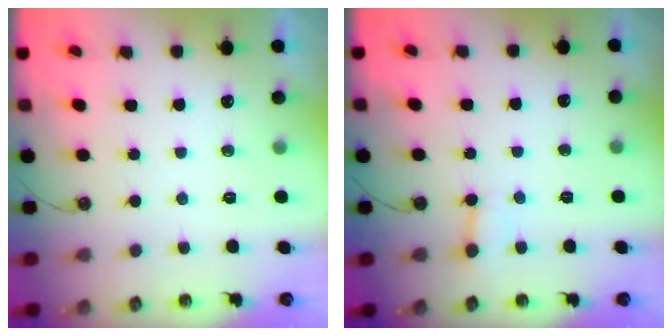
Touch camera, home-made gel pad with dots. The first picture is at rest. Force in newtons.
{"total": 2.8, "press": 2.8, "slide": 0.3}